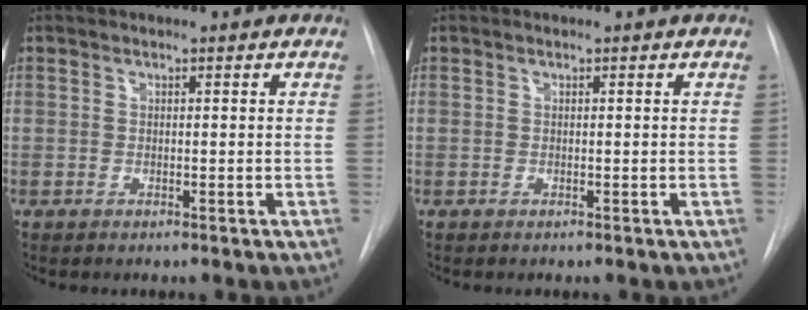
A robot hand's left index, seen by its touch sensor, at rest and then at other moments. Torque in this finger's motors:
{"motor_torque": [-0.02, 0.02, -0.02, 0.00]}